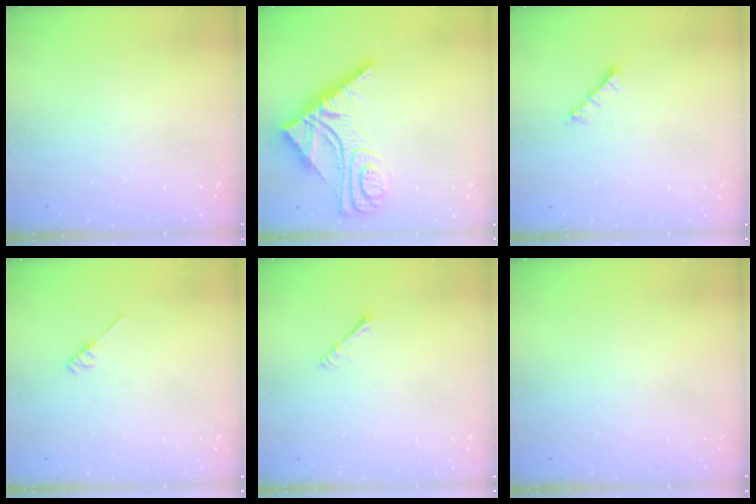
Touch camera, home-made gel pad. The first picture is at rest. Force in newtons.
{"total": 13.8, "press": 13.7, "slide": 1.7}
{"total": 2.0, "press": 1.9, "slide": 0.5}
{"total": 3.3, "press": 3.2, "slide": 0.5}
{"total": 2.2, "press": 2.1, "slide": 0.5}
{"total": 0.0}